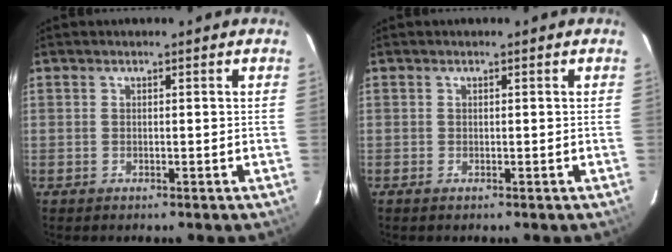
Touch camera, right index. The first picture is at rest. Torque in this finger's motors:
{"motor_torque": [0.05, 0.11, 0.07, 0.00]}